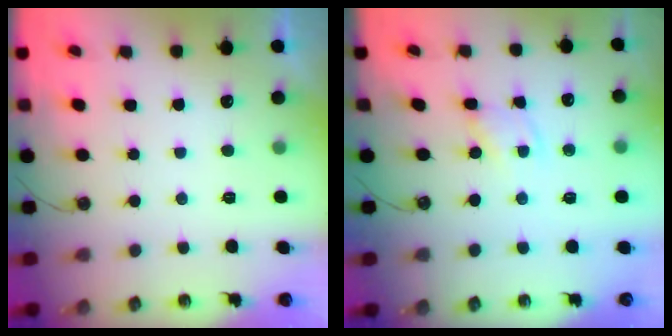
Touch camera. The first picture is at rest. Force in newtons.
{"total": 2.7, "press": 2.7, "slide": 0.2}